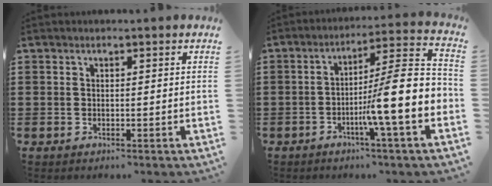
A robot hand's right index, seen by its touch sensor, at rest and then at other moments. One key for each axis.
{"total": 11.2, "fx": -3.3, "fy": -0.4, "fz": 10.7, "tx": -0.166, "ty": -0.040, "tz": -0.072}